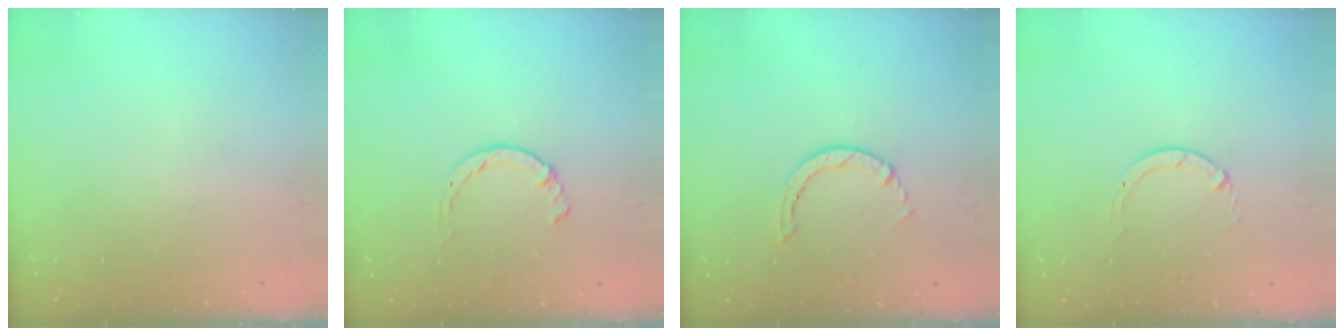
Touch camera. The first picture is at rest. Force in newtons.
{"total": 1.4, "press": 1.3, "slide": 0.3}
{"total": 0.6, "press": 0.6, "slide": 0.1}
{"total": 0.0}